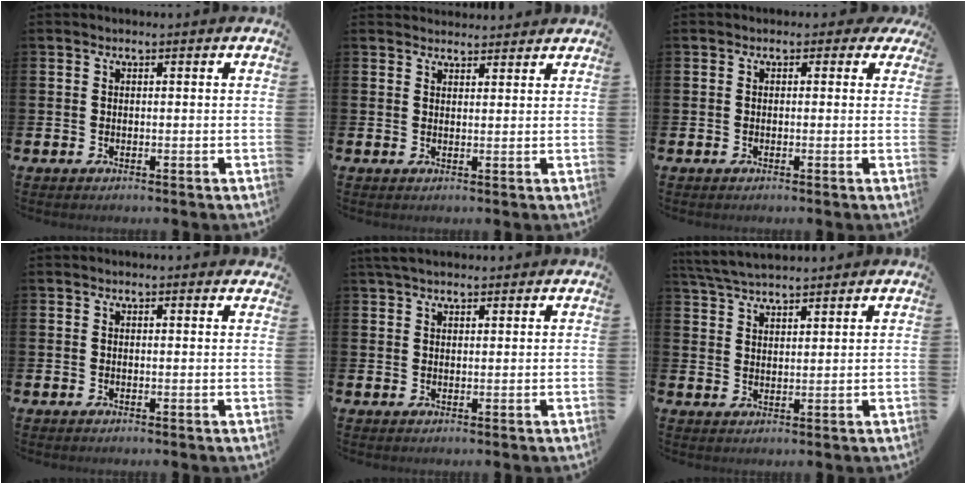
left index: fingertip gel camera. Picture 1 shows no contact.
{"total": 2.5, "force": [2.4, 0.6, -0.2], "torque": [0.007, -0.012, 0.043]}
{"total": 1.2, "force": [-0.2, 1.0, 0.5], "torque": [-0.009, 0.010, -0.008]}
{"total": 0.6, "force": [0.6, 0.0, 0.0], "torque": [0.013, -0.005, 0.009]}
{"total": 3.2, "force": [2.8, 1.1, 1.2], "torque": [-0.014, -0.005, 0.048]}
{"total": 4.8, "force": [4.6, 0.5, 0.9], "torque": [-0.038, -0.015, 0.086]}